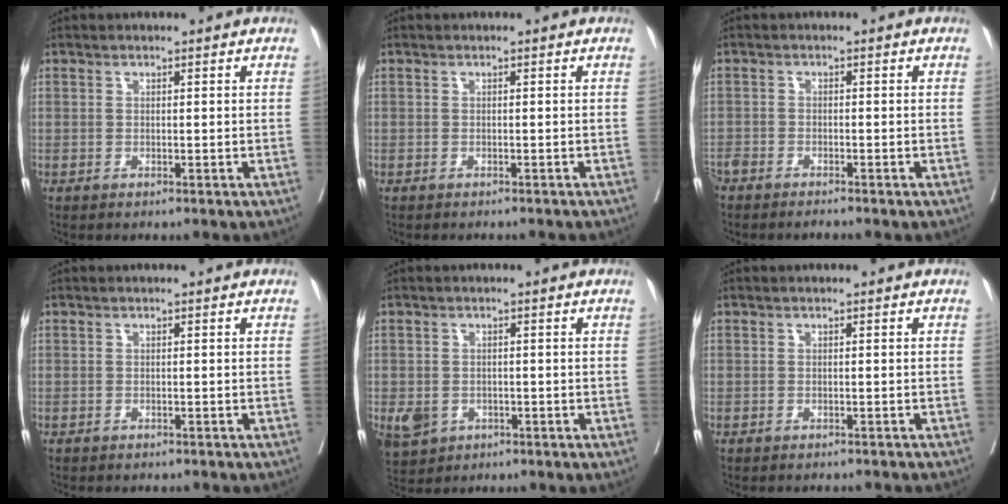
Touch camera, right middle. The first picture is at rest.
{"total": 2.6, "force": [-2.5, 0.2, 0.7], "torque": [-0.010, -0.004, -0.030]}
{"total": 3.0, "force": [-2.8, 0.5, 1.0], "torque": [-0.014, -0.008, -0.052]}
{"total": 2.7, "force": [-2.5, 0.8, 0.8], "torque": [-0.015, -0.005, -0.031]}
{"total": 5.2, "force": [-2.1, 4.3, 1.9], "torque": [-0.040, -0.002, -0.024]}
{"total": 4.1, "force": [-3.9, 0.6, 0.9], "torque": [-0.012, -0.009, -0.044]}